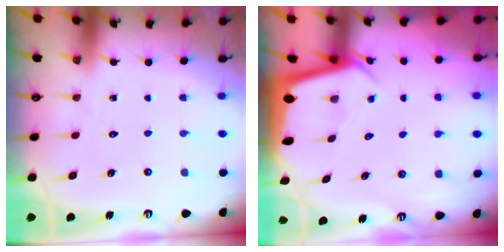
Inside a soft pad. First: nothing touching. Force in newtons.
{"total": 2.4, "press": 2.4, "slide": 0.1}